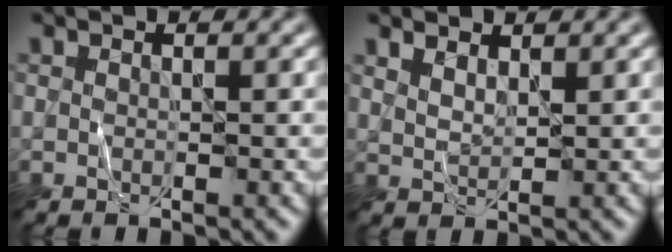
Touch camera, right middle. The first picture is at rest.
{"total": 1.7, "force": [1.5, 0.6, 0.7], "torque": [-0.016, -0.002, 0.031]}